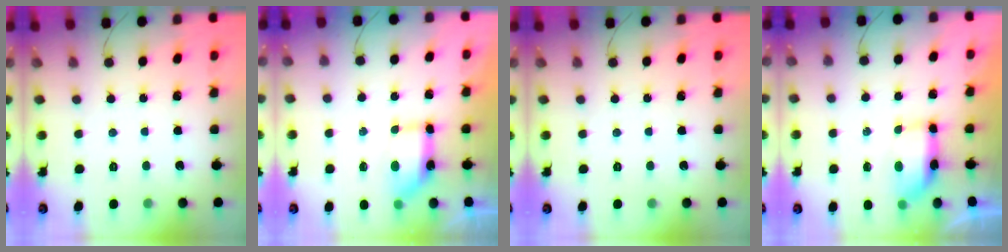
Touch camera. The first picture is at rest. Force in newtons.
{"total": 7.1, "press": 7.1, "slide": 0.5}
{"total": 0.0}
{"total": 13.7, "press": 8.7, "slide": 10.5}